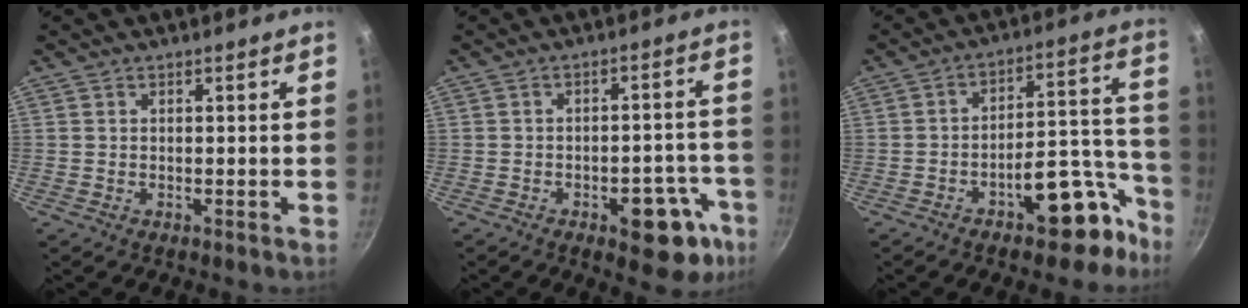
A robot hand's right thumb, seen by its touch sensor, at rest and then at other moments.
{"total": 11.8, "force": [-5.7, 5.6, 8.7], "torque": [-0.048, 0.039, -0.067]}
{"total": 13.9, "force": [-8.2, 6.2, 9.4], "torque": [-0.063, 0.094, -0.114]}